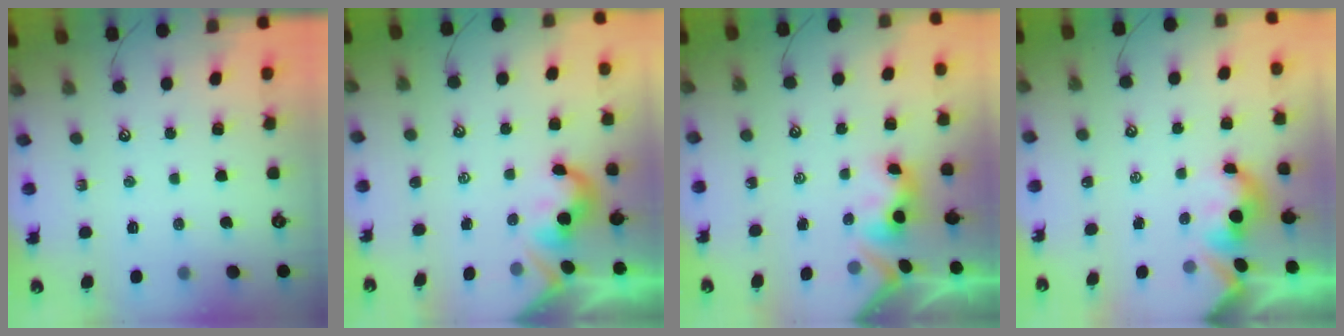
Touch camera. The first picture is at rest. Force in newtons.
{"total": 2.2, "press": 2.2, "slide": 0.4}
{"total": 3.1, "press": 3.0, "slide": 0.5}
{"total": 1.6, "press": 1.6, "slide": 0.2}